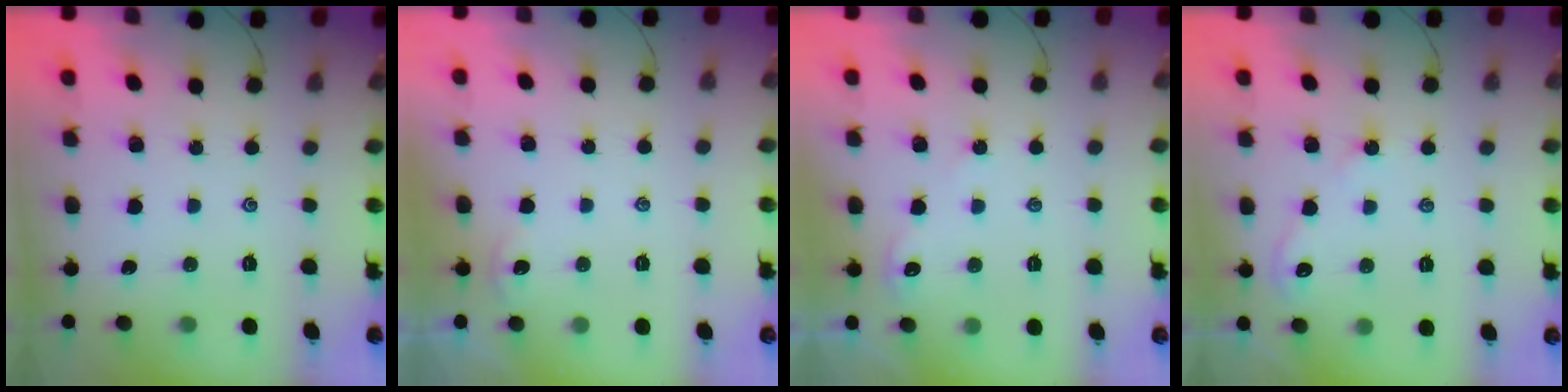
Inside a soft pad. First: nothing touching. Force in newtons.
{"total": 0.0}
{"total": 2.6, "press": 2.6, "slide": 0.3}
{"total": 2.4, "press": 2.4, "slide": 0.4}